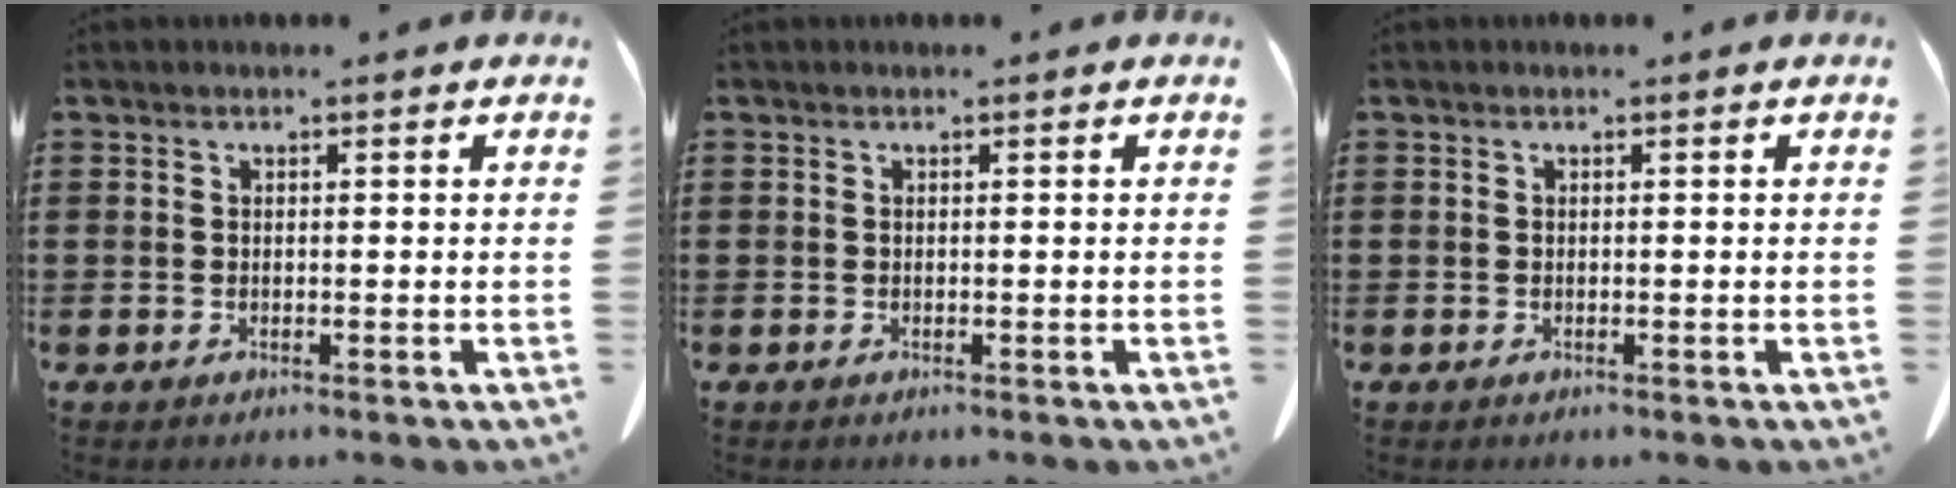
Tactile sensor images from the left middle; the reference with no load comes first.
{"total": 0.0}
{"total": 0.0}